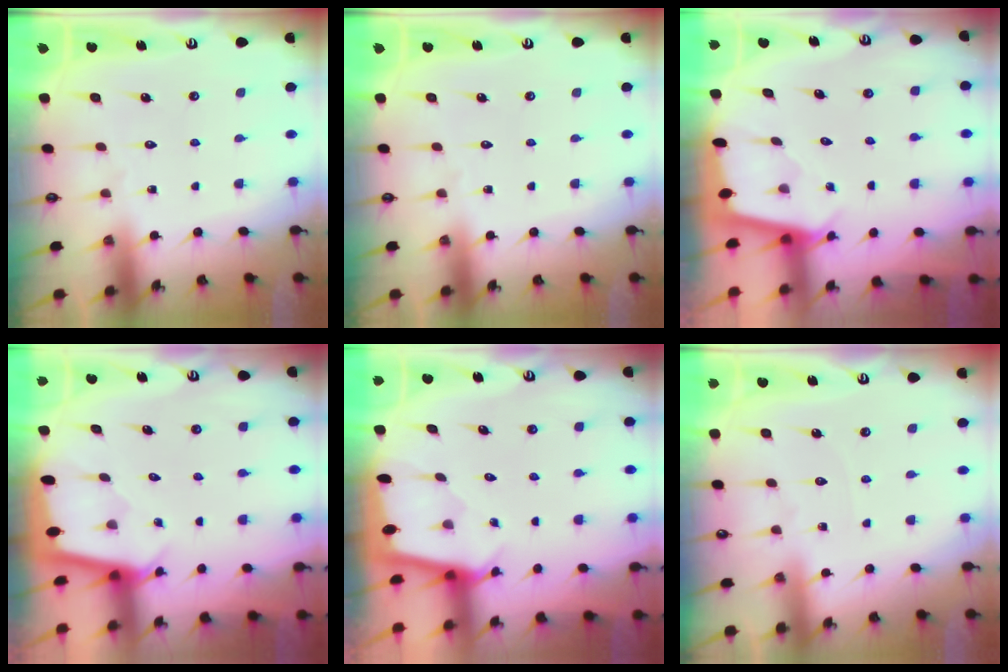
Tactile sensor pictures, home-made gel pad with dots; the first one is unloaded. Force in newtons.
{"total": 0.0}
{"total": 1.8, "press": 1.8, "slide": 0.1}
{"total": 2.1, "press": 2.1, "slide": 0.2}
{"total": 1.7, "press": 1.7, "slide": 0.2}
{"total": 2.4, "press": 2.4, "slide": 0.4}